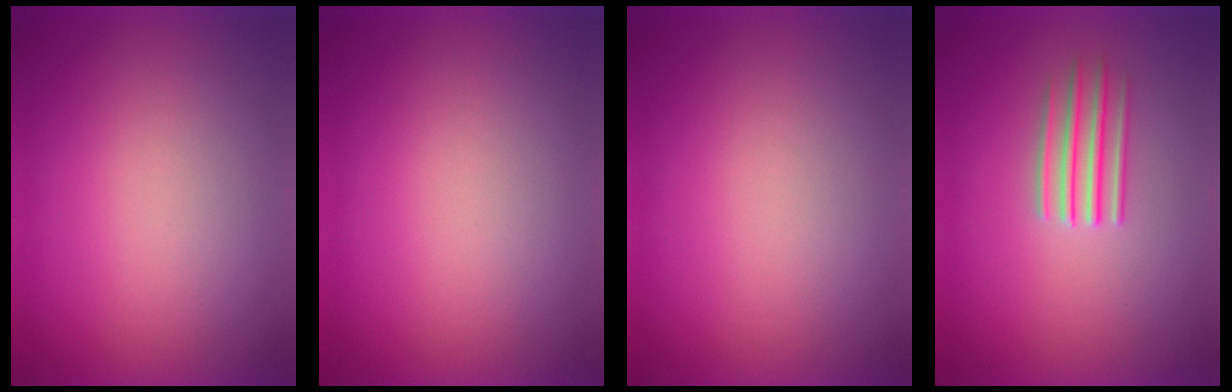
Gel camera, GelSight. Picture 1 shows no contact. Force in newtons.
{"total": 0.0}
{"total": 0.0}
{"total": 2.9}